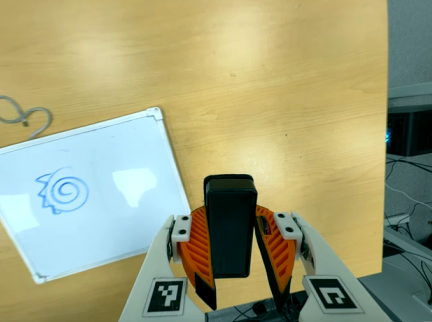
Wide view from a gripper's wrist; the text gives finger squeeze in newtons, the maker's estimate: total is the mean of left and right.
{"total": 7.9, "left": 6.5, "right": 9.3}